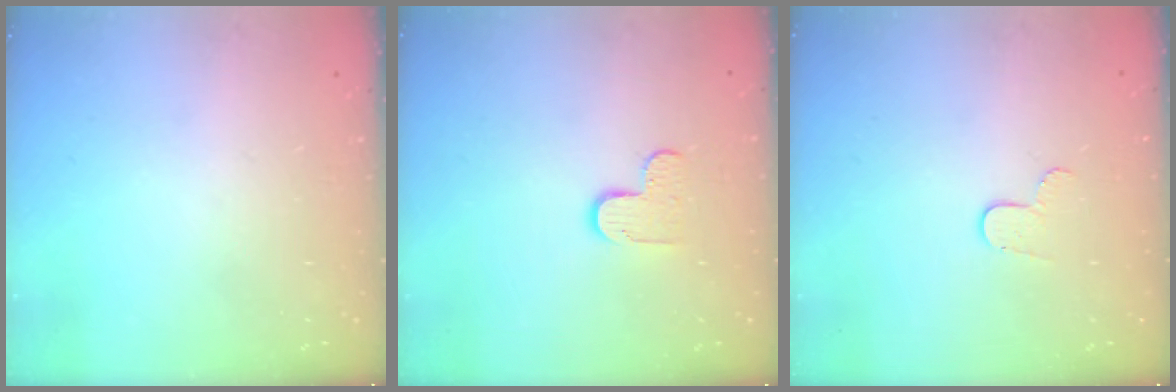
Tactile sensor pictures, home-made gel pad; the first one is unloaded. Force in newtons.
{"total": 5.7, "press": 5.7, "slide": 0.4}
{"total": 5.1, "press": 5.1, "slide": 0.5}